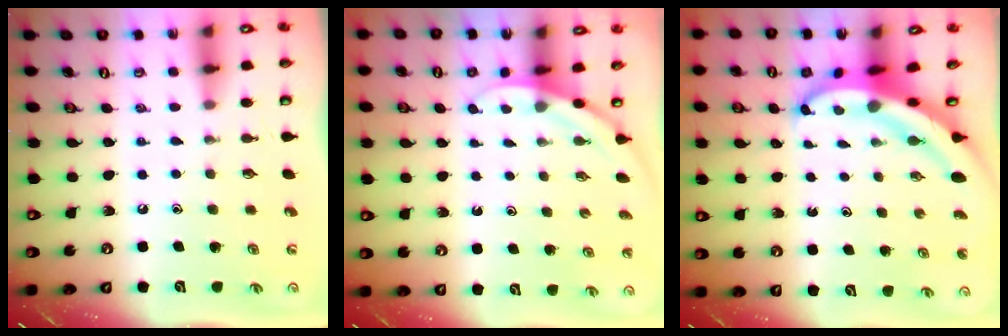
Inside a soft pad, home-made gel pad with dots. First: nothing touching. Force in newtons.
{"total": 4.1, "press": 4.1, "slide": 0.3}
{"total": 5.7, "press": 5.7, "slide": 0.7}